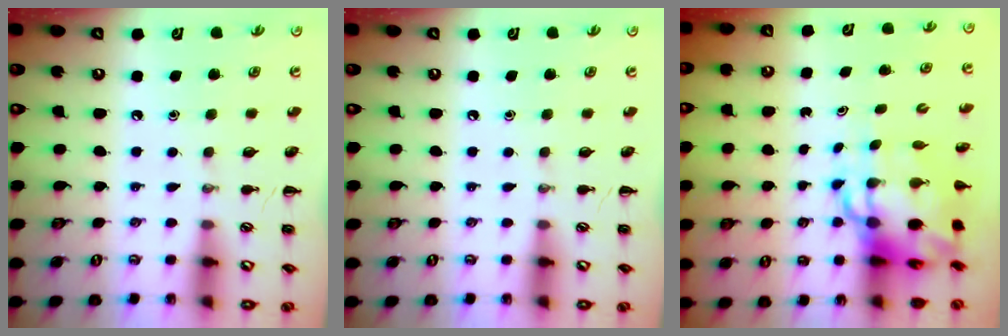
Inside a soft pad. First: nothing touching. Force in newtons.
{"total": 0.0}
{"total": 10.1, "press": 9.7, "slide": 2.9}